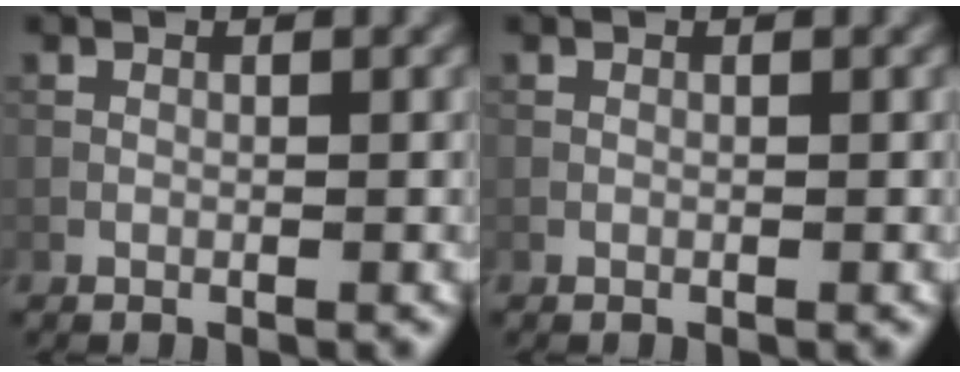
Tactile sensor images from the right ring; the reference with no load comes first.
{"total": 0.0}